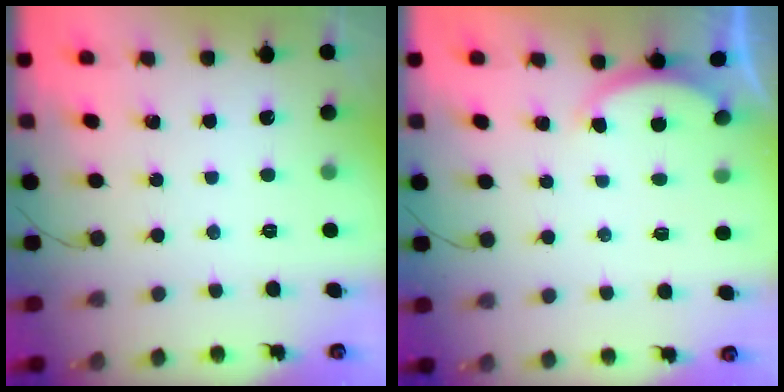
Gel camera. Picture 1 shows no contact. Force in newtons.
{"total": 1.9, "press": 1.8, "slide": 0.5}